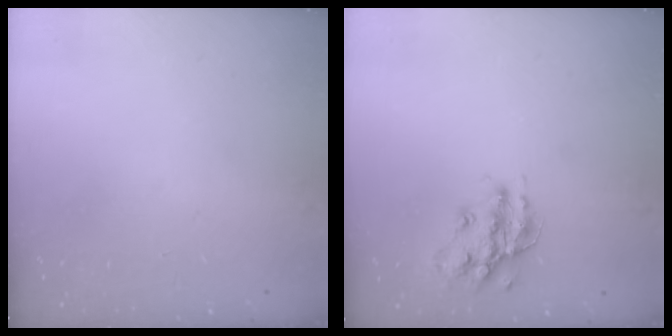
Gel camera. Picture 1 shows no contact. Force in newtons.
{"total": 14.4, "press": 14.4, "slide": 0.7}